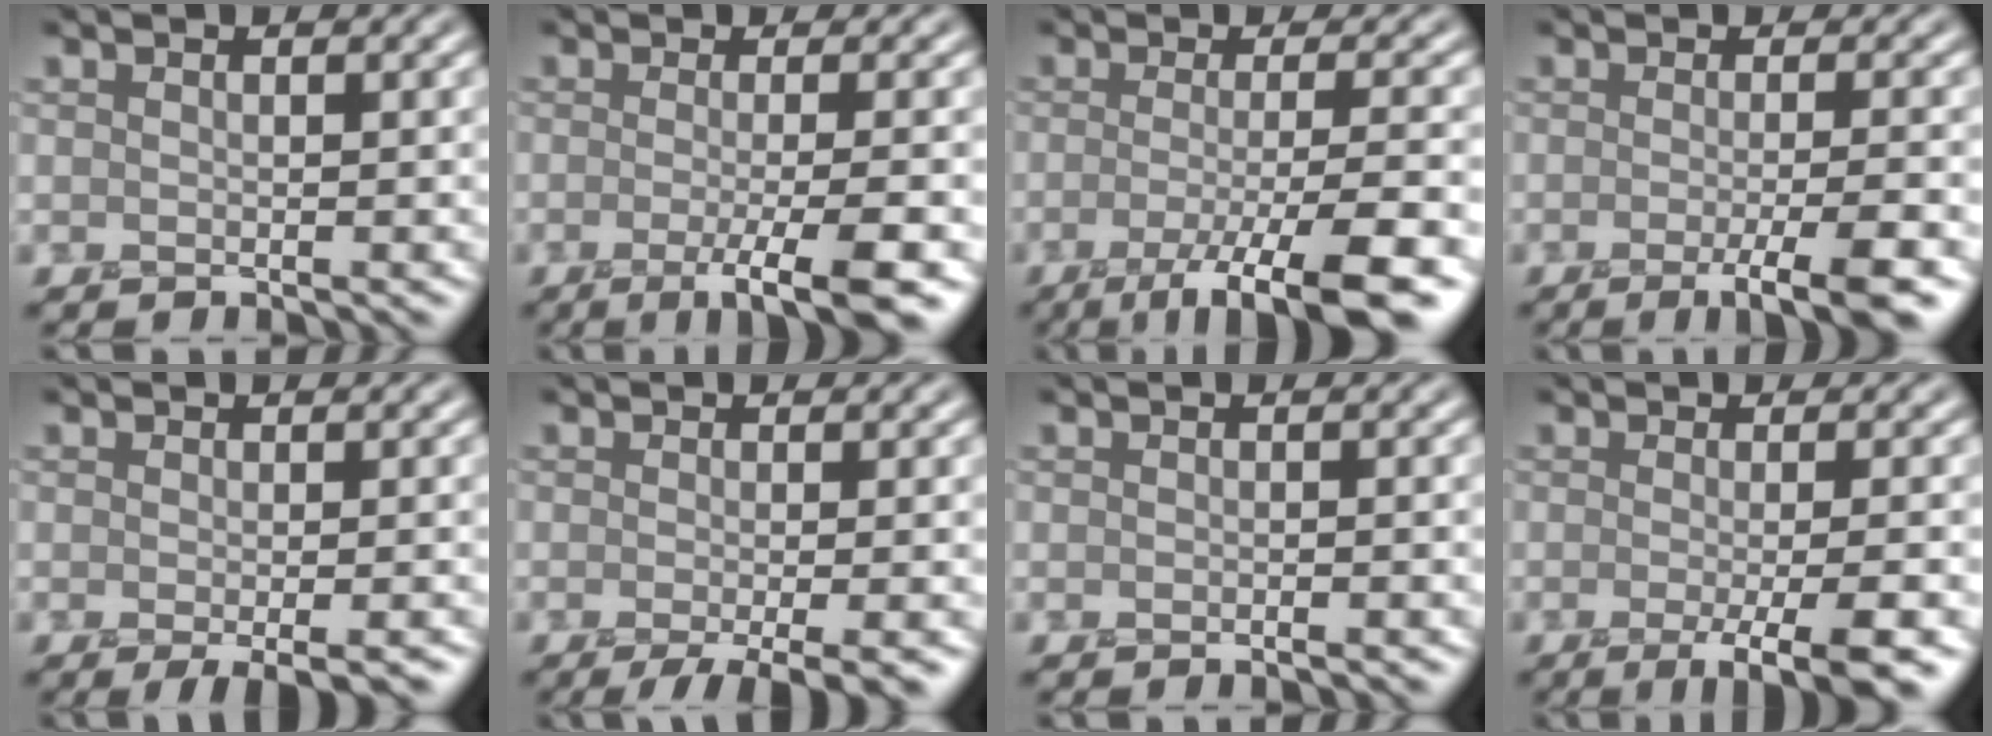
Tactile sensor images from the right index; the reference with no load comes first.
{"total": 5.9, "force": [-2.3, 1.4, 5.3], "torque": [-0.069, -0.011, -0.038]}
{"total": 7.2, "force": [-3.7, 1.5, 6.1], "torque": [-0.087, -0.009, -0.066]}
{"total": 5.1, "force": [-2.4, 1.0, 4.4], "torque": [-0.056, -0.007, -0.038]}
{"total": 2.4, "force": [-1.2, 0.4, 2.0], "torque": [-0.031, -0.009, -0.019]}
{"total": 4.6, "force": [-2.4, 1.0, 3.7], "torque": [-0.053, -0.009, -0.040]}
{"total": 0.9, "force": [-0.8, 0.0, 0.3], "torque": [-0.003, -0.002, -0.013]}
{"total": 6.5, "force": [-2.6, 1.7, 5.7], "torque": [-0.061, -0.014, -0.033]}